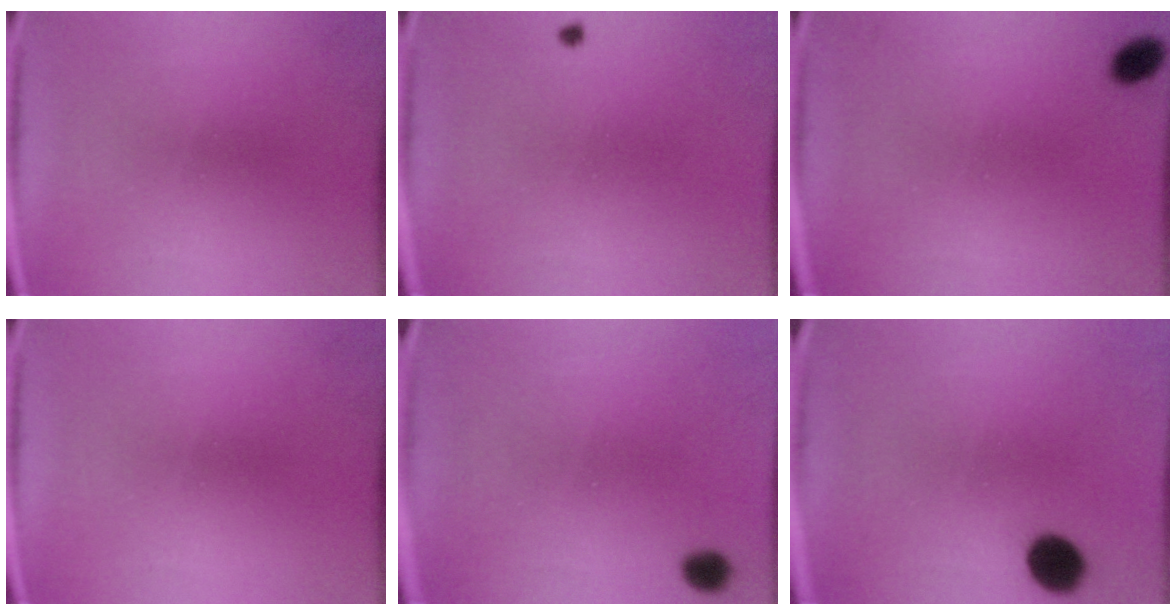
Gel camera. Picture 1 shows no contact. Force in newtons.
{"total": 0.5}
{"total": 3.3}
{"total": 0.0}
{"total": 2.2}
{"total": 6.7}